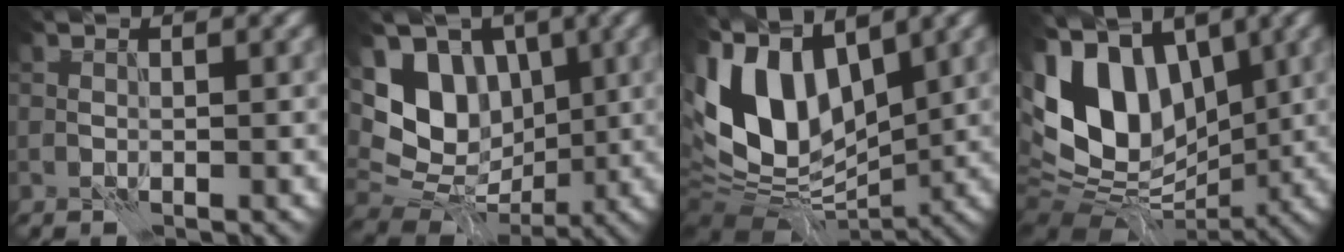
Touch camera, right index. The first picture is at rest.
{"total": 7.3, "force": [0.9, 5.5, 4.7], "torque": [-0.076, -0.008, 0.006]}
{"total": 12.1, "force": [1.3, 8.0, 9.0], "torque": [-0.185, -0.002, 0.011]}
{"total": 13.8, "force": [1.4, 9.6, 9.8], "torque": [-0.191, 0.007, 0.008]}